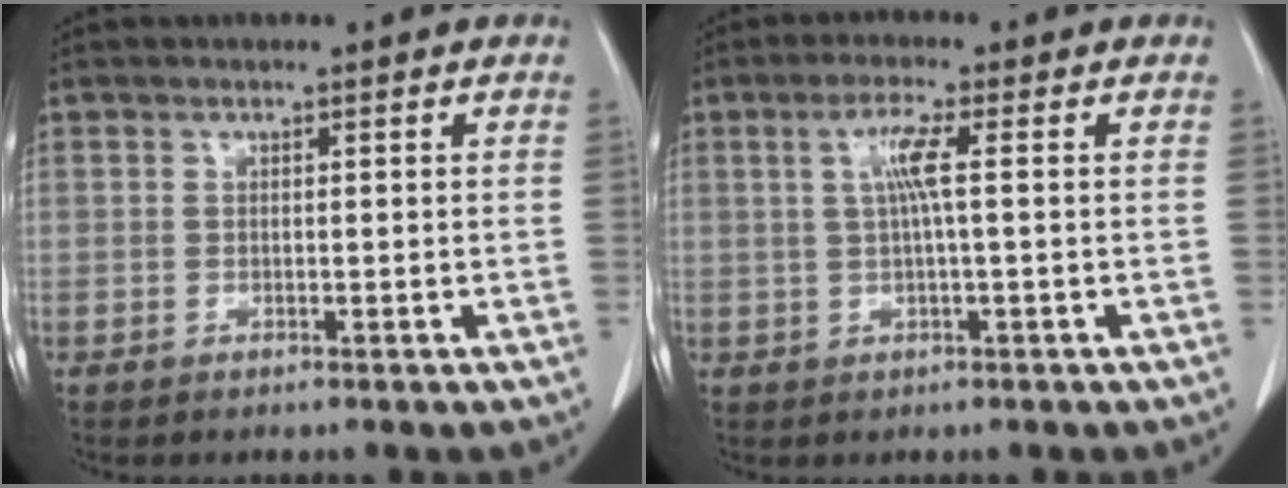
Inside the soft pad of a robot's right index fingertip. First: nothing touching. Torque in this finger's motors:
{"motor_torque": [0.53, 0.26, 0.11, 0.03]}